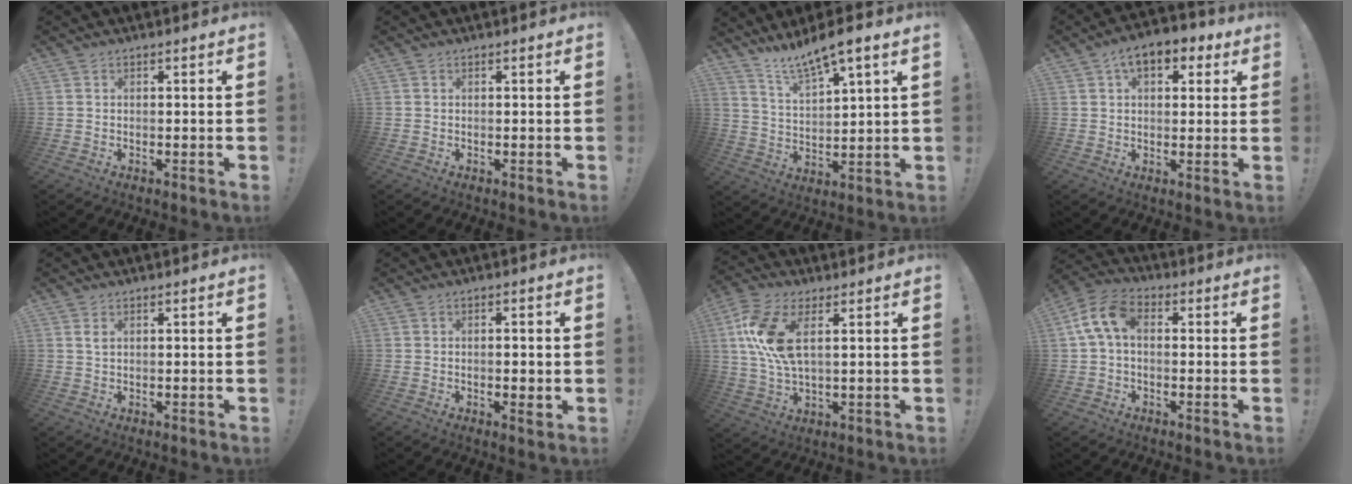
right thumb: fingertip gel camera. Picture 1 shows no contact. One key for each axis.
{"total": 0.0}
{"total": 9.2, "fx": 8.2, "fy": 0.6, "fz": 4.0, "tx": -0.072, "ty": -0.060, "tz": 0.141}
{"total": 8.9, "fx": 4.2, "fy": 5.1, "fz": 6.0, "tx": -0.076, "ty": -0.010, "tz": 0.071}
{"total": 1.4, "fx": 0.7, "fy": 0.6, "fz": 1.1, "tx": -0.019, "ty": 0.000, "tz": 0.010}
{"total": 2.4, "fx": -0.4, "fy": 0.8, "fz": 2.3, "tx": -0.021, "ty": 0.000, "tz": -0.008}
{"total": 12.4, "fx": 4.0, "fy": 5.7, "fz": 10.3, "tx": -0.207, "ty": -0.017, "tz": 0.075}
{"total": 9.6, "fx": 1.6, "fy": 5.6, "fz": 7.7, "tx": -0.162, "ty": 0.006, "tz": 0.034}